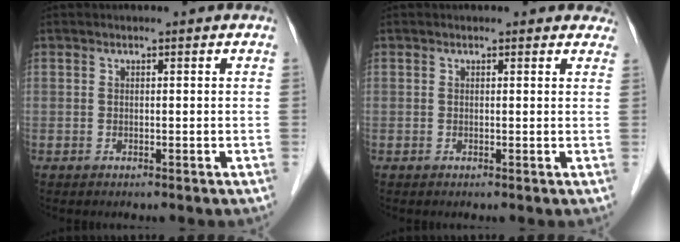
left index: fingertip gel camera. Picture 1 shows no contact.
{"total": 2.3, "force": [1.9, 1.3, 0.1], "torque": [0.012, -0.005, 0.000]}